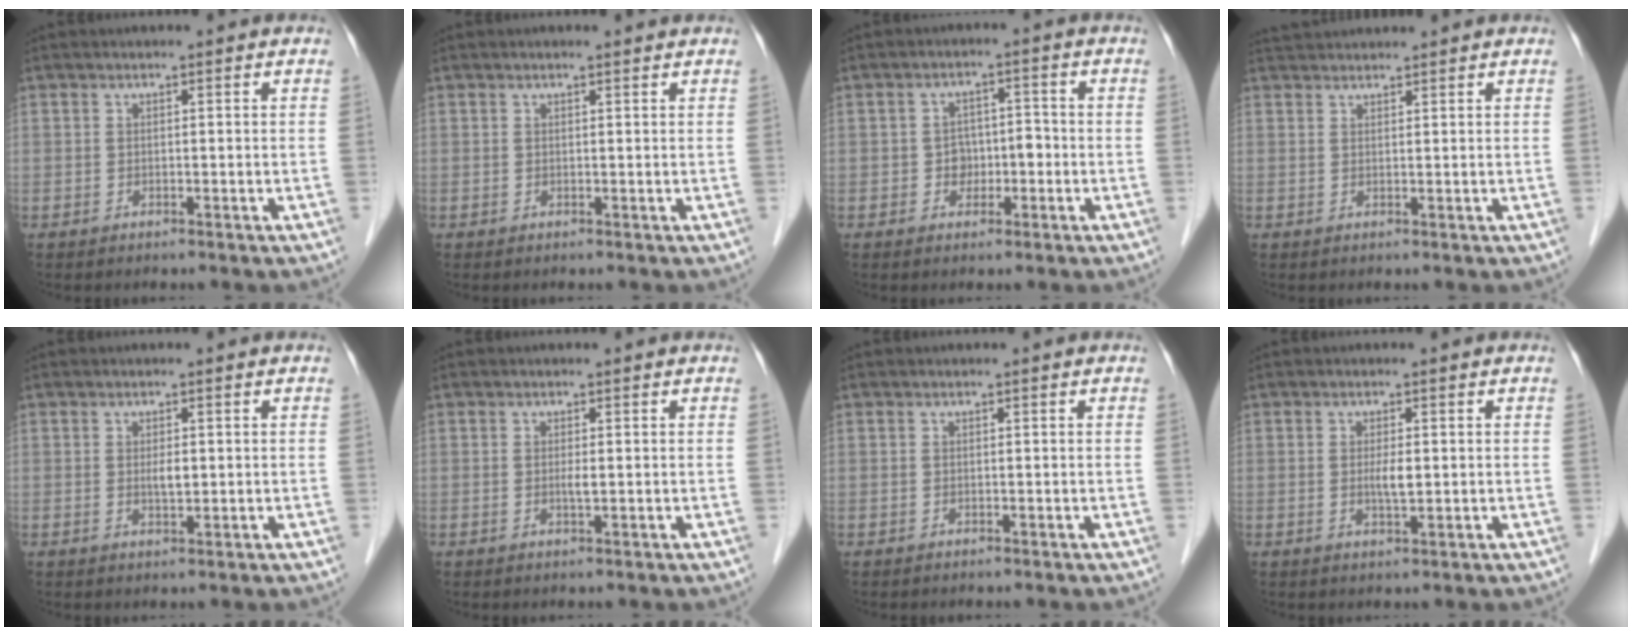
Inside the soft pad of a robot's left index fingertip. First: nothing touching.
{"total": 1.2, "force": [1.1, 0.0, 0.5], "torque": [-0.011, 0.007, 0.017]}
{"total": 3.8, "force": [-1.3, 2.9, 2.0], "torque": [-0.029, 0.015, -0.020]}
{"total": 3.8, "force": [3.7, 0.3, 0.7], "torque": [-0.013, 0.036, 0.067]}
{"total": 1.6, "force": [0.2, 0.5, 1.5], "torque": [-0.030, -0.004, 0.005]}
{"total": 1.0, "force": [0.0, 0.1, 1.0], "torque": [-0.023, -0.004, 0.000]}
{"total": 0.0}
{"total": 2.2, "force": [0.1, 0.4, 2.1], "torque": [-0.044, -0.004, 0.003]}